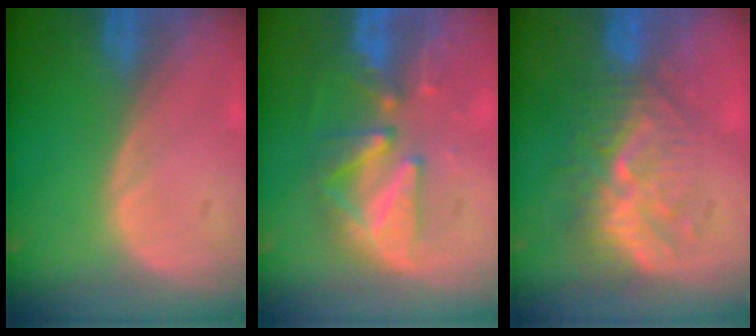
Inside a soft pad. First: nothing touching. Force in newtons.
{"total": 8.6, "press": 8.1, "slide": 2.7}
{"total": 9.3, "press": 8.3, "slide": 4.1}